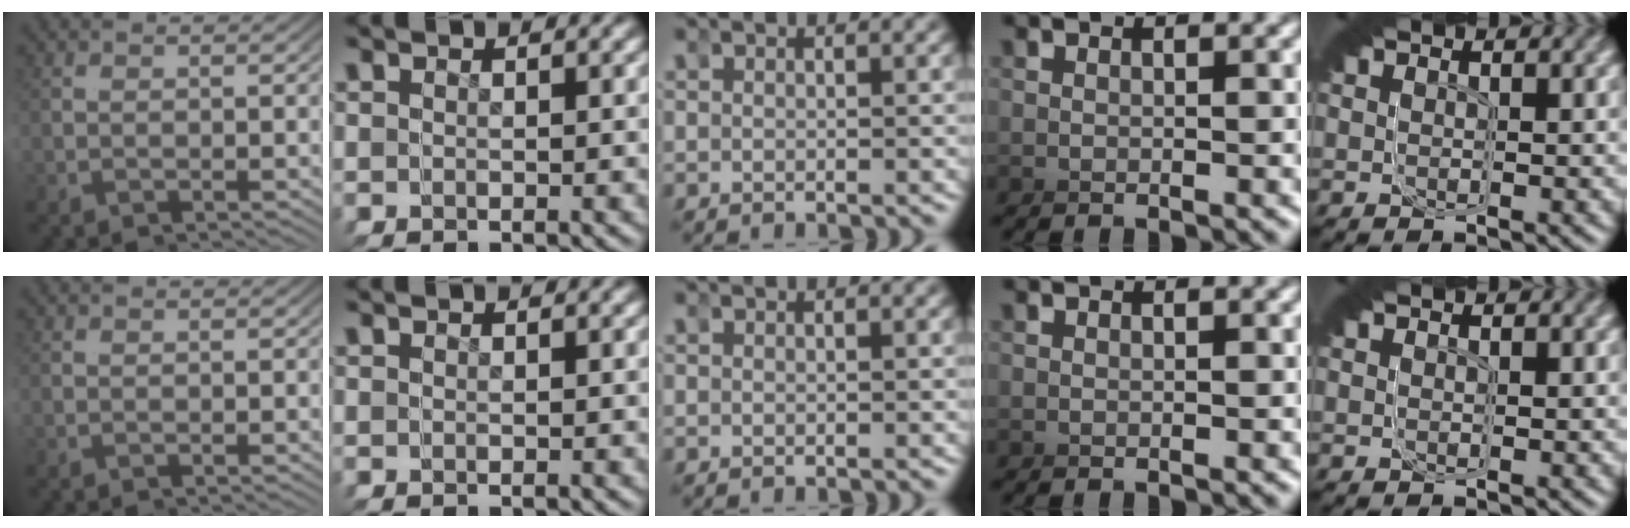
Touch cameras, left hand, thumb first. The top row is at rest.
{}